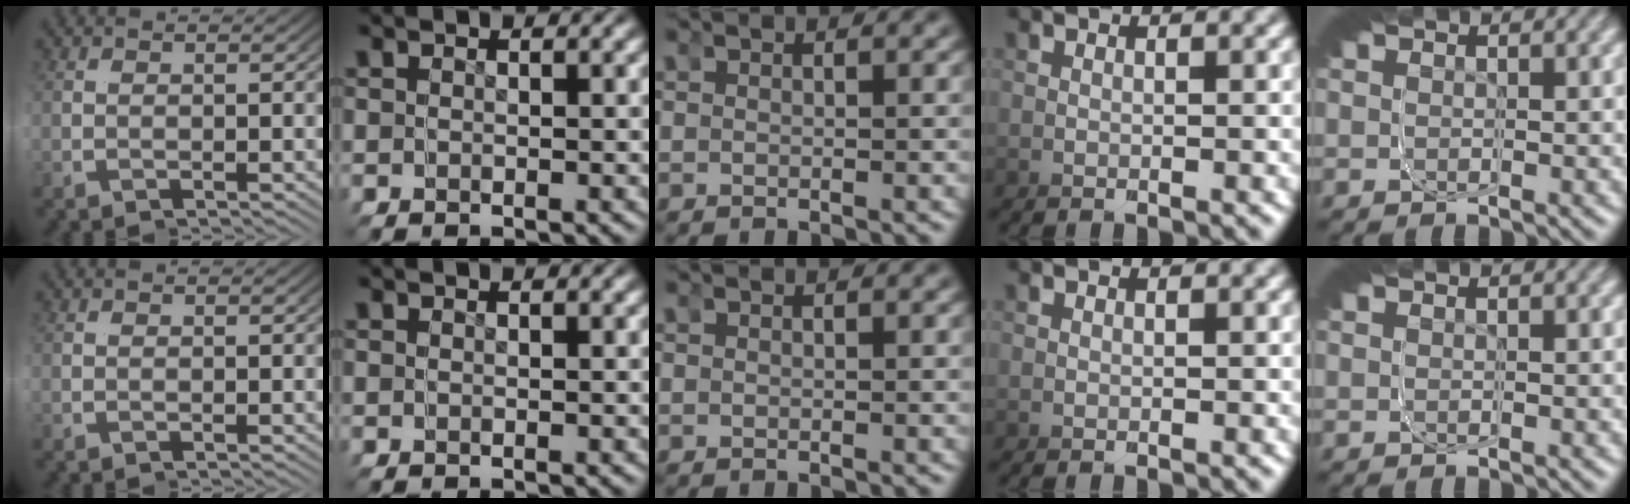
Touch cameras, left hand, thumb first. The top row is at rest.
{}